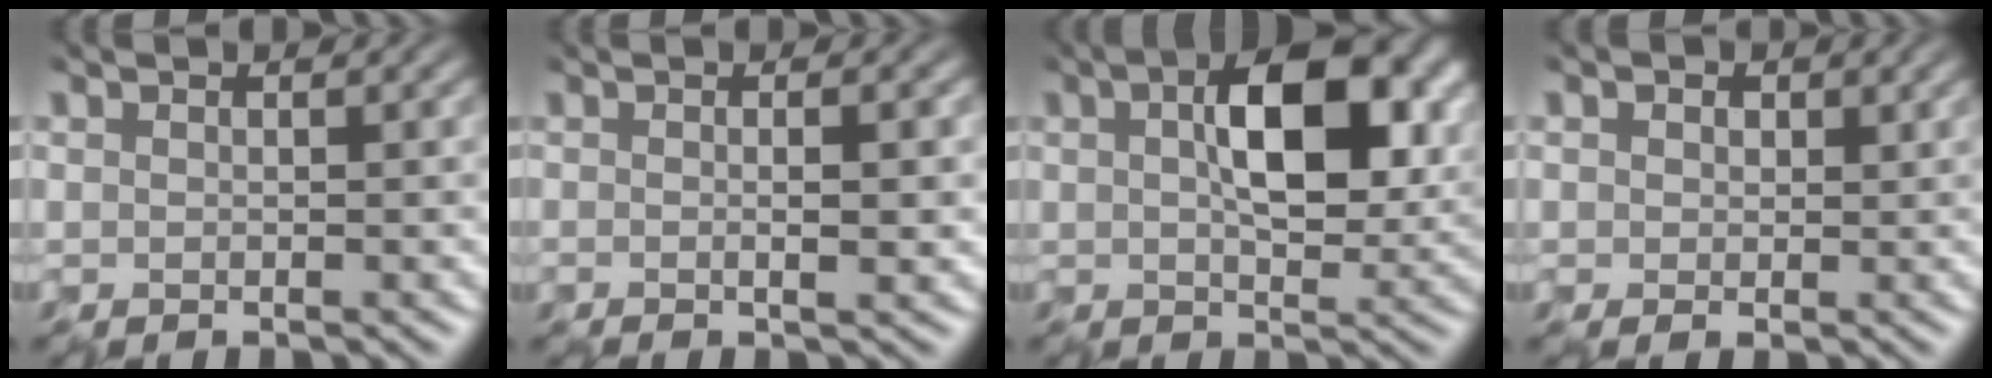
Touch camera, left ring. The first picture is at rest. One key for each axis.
{"total": 2.0, "fx": -0.4, "fy": -0.2, "fz": 2.0, "tx": -0.028, "ty": -0.002, "tz": -0.008}
{"total": 9.1, "fx": 1.9, "fy": 4.5, "fz": 7.7, "tx": -0.124, "ty": 0.007, "tz": 0.030}
{"total": 1.9, "fx": 0.6, "fy": 1.5, "fz": 1.1, "tx": -0.024, "ty": 0.002, "tz": 0.002}